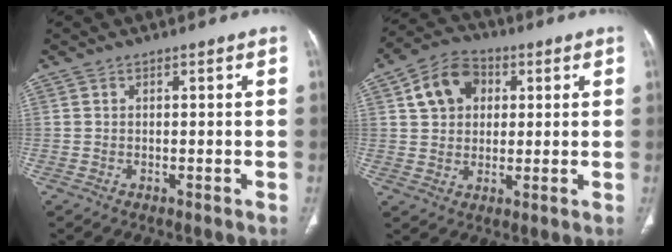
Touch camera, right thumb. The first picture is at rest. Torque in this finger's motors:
{"motor_torque": [-0.45, 0.52, 0.52, 0.22, 0.02]}